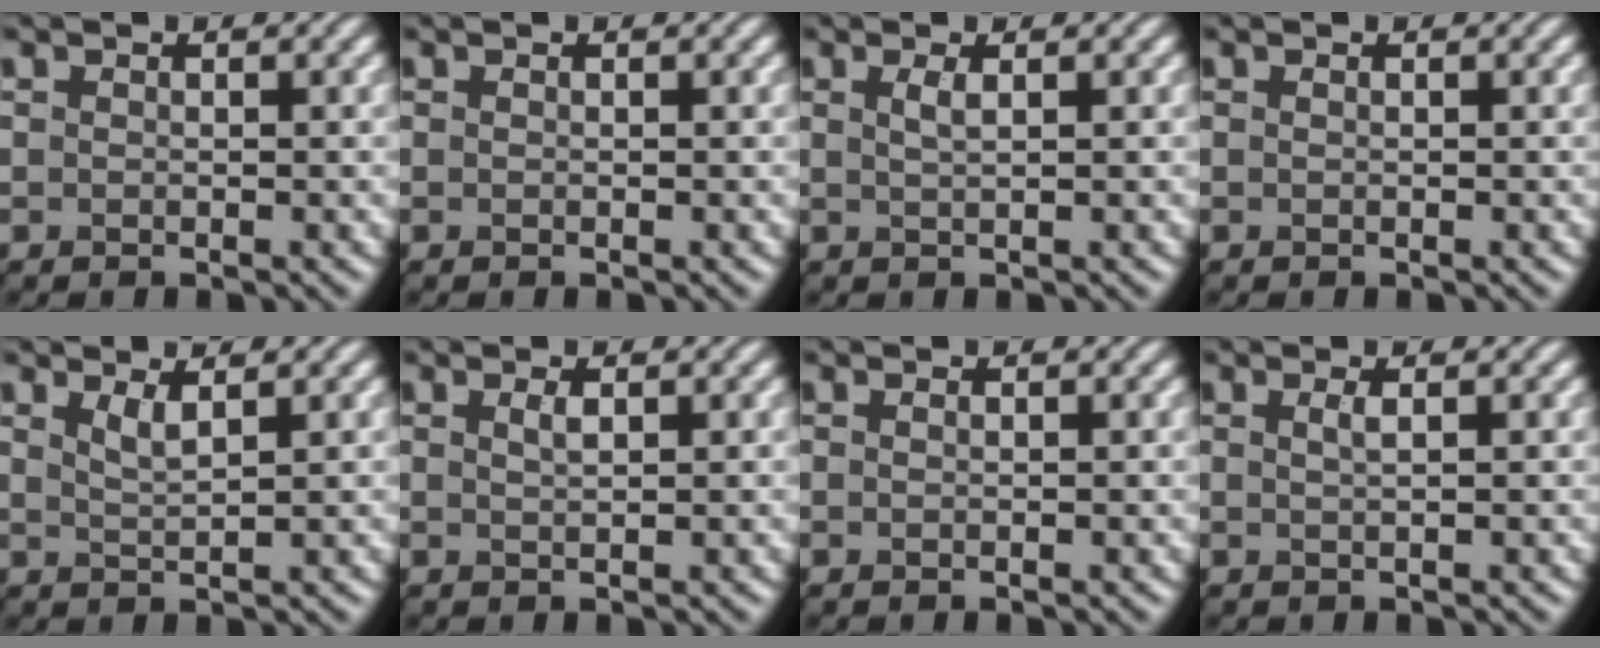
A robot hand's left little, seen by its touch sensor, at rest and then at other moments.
{"total": 0.0}
{"total": 1.3, "force": [0.5, 0.4, 1.1], "torque": [-0.018, 0.003, 0.007]}
{"total": 0.0}
{"total": 1.6, "force": [1.0, 0.4, 1.2], "torque": [-0.021, -0.002, 0.019]}
{"total": 0.9, "force": [0.5, 0.3, 0.7], "torque": [-0.012, 0.002, 0.008]}
{"total": 0.0}
{"total": 1.1, "force": [0.4, 0.4, 1.0], "torque": [-0.012, 0.003, 0.004]}